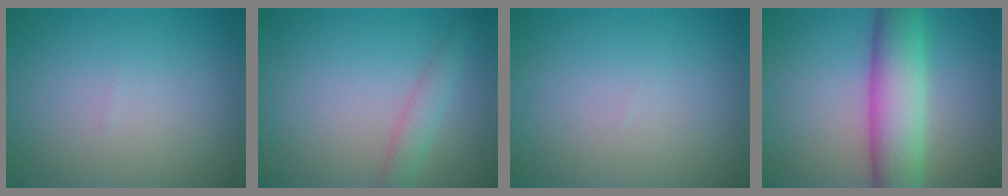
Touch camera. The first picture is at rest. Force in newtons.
{"total": 1.9, "press": 1.9, "slide": 0.2}
{"total": 0.0}
{"total": 7.6, "press": 7.6, "slide": 0.5}